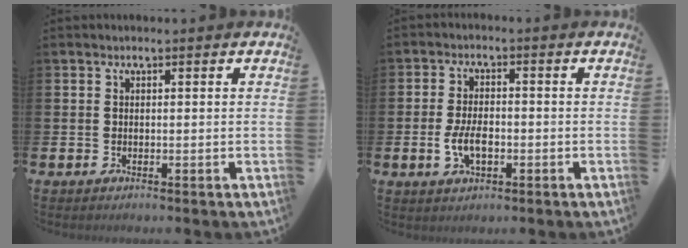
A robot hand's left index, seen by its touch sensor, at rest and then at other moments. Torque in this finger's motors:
{"motor_torque": [0.78, 0.64, 0.16, 0.18]}